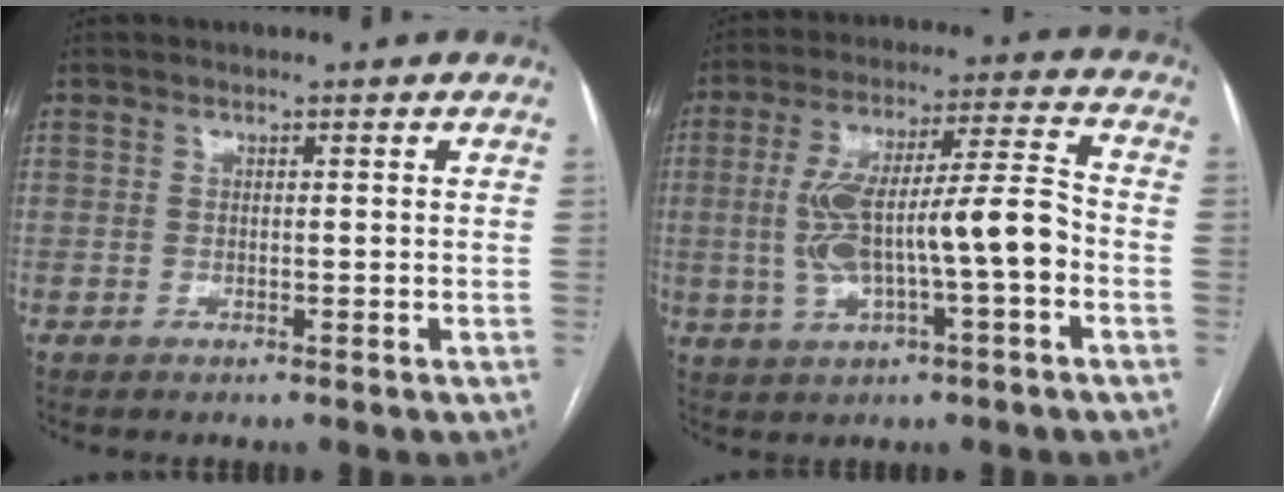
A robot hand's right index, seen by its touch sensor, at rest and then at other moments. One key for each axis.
{"total": 13.9, "fx": -2.1, "fy": 2.5, "fz": 13.5, "tx": -0.250, "ty": 0.026, "tz": -0.027}